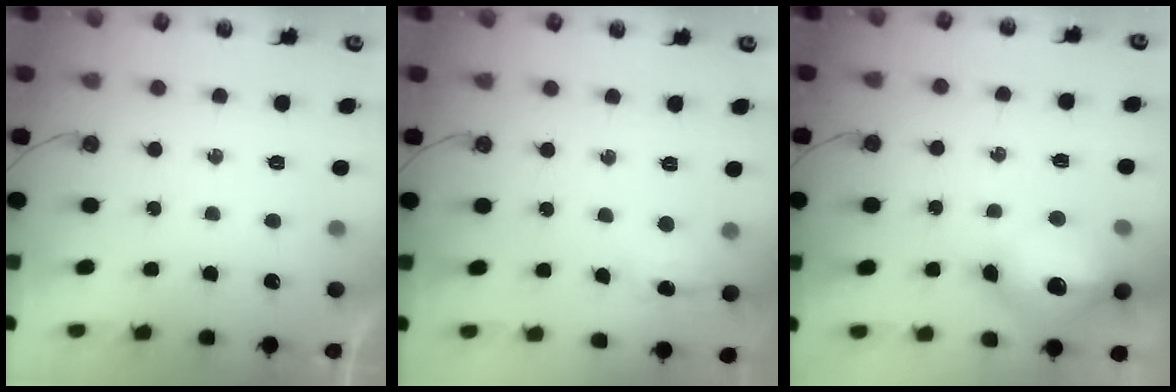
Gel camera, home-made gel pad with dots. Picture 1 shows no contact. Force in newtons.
{"total": 7.2, "press": 7.2, "slide": 0.7}
{"total": 15.4, "press": 15.3, "slide": 1.6}